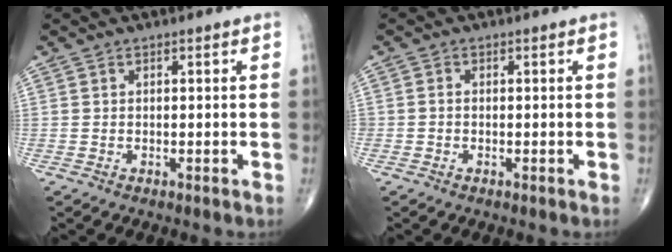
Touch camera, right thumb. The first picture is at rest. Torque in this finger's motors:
{"motor_torque": [-0.08, 0.02, -0.02, 0.10, 0.01]}